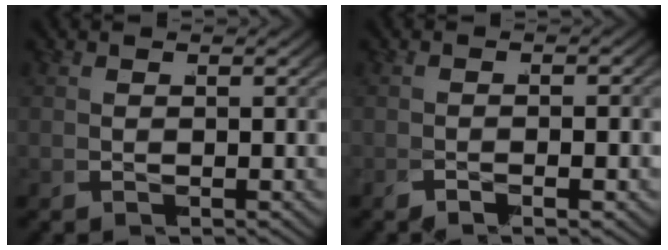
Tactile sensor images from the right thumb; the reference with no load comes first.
{"total": 2.1, "force": [-1.4, 0.9, 1.3], "torque": [-0.033, 0.005, -0.031]}